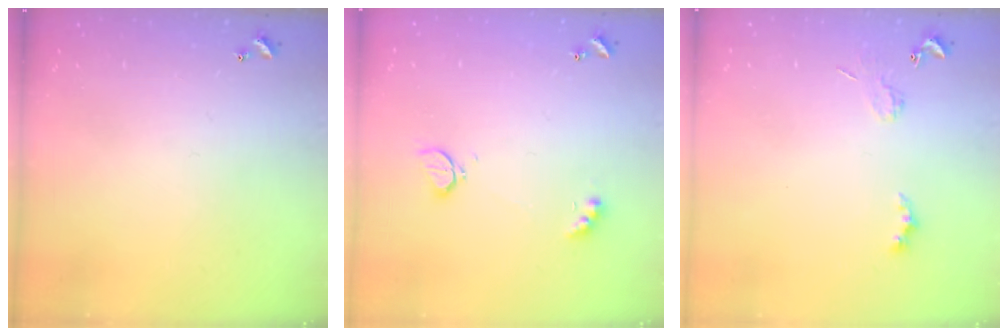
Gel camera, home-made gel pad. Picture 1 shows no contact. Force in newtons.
{"total": 2.8, "press": 2.7, "slide": 0.6}
{"total": 2.0, "press": 1.9, "slide": 0.4}